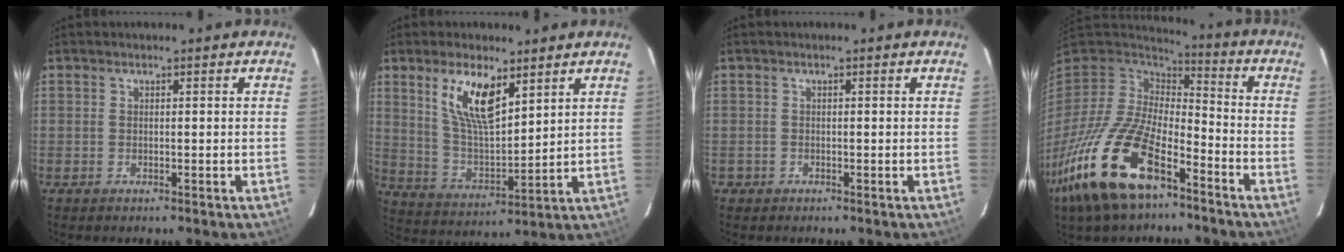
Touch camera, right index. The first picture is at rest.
{"total": 11.7, "force": [6.3, 4.3, 8.8], "torque": [-0.166, 0.003, 0.132]}
{"total": 1.2, "force": [-0.6, 1.0, -0.1], "torque": [-0.003, 0.004, -0.008]}
{"total": 22.5, "force": [-13.0, 9.6, 15.6], "torque": [-0.335, -0.043, -0.245]}